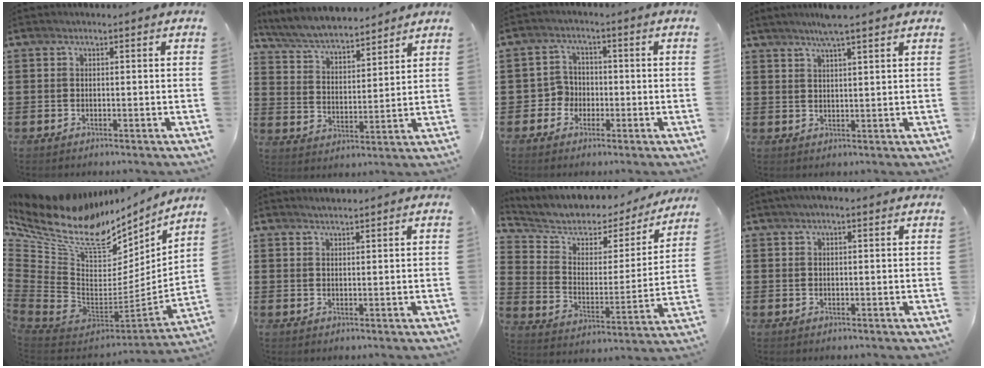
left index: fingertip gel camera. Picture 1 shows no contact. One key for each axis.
{"total": 6.0, "fx": 5.7, "fy": 0.5, "fz": 1.8, "tx": -0.060, "ty": -0.029, "tz": 0.099}
{"total": 3.7, "fx": -1.6, "fy": 3.2, "fz": 1.0, "tx": -0.037, "ty": 0.002, "tz": -0.037}
{"total": 4.4, "fx": 3.5, "fy": -0.4, "fz": 2.5, "tx": -0.058, "ty": -0.004, "tz": 0.062}
{"total": 11.9, "fx": 8.3, "fy": 6.0, "fz": 6.0, "tx": -0.156, "ty": -0.074, "tz": 0.141}
{"total": 1.2, "fx": 1.2, "fy": -0.1, "fz": 0.2, "tx": -0.006, "ty": 0.001, "tz": 0.023}
{"total": 5.4, "fx": 4.4, "fy": 2.7, "fz": 1.3, "tx": -0.062, "ty": -0.035, "tz": 0.070}
{"total": 1.2, "fx": 0.8, "fy": 0.2, "fz": 0.9, "tx": -0.017, "ty": 0.002, "tz": 0.014}